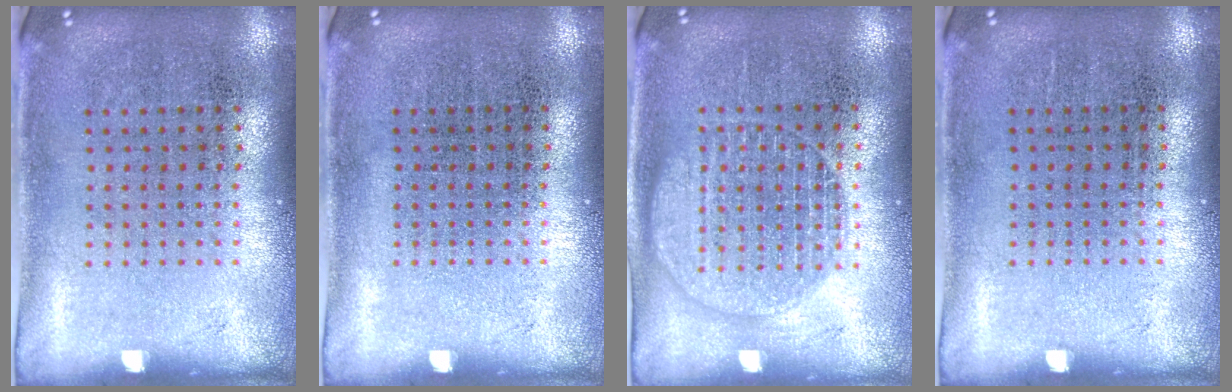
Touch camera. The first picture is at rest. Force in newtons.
{"total": 0.0}
{"total": 1.3, "press": 1.3, "slide": 0.1}
{"total": 0.0}